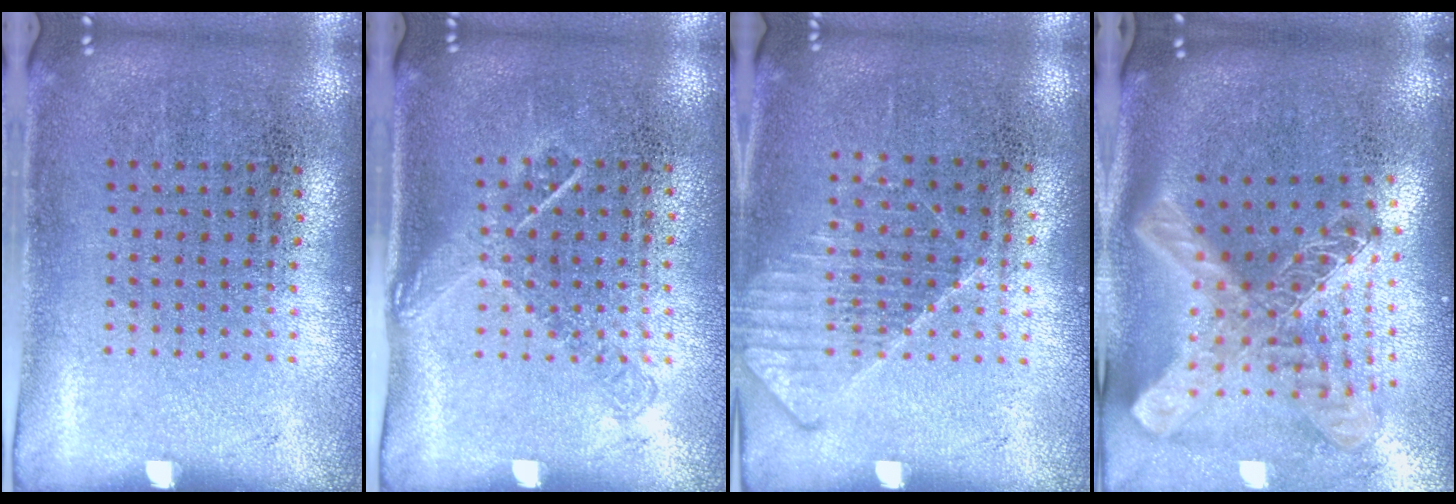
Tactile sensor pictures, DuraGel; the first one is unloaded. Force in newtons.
{"total": 1.2, "press": 0.9, "slide": 0.9}
{"total": 1.2, "press": 1.2, "slide": 0.3}
{"total": 2.8, "press": 2.0, "slide": 1.9}